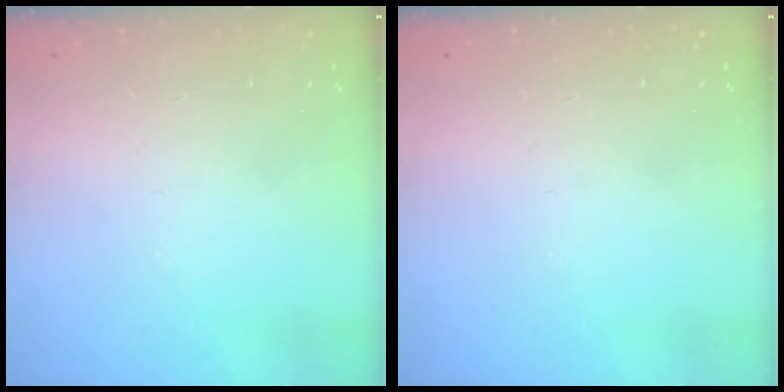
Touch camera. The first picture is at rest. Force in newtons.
{"total": 0.0}